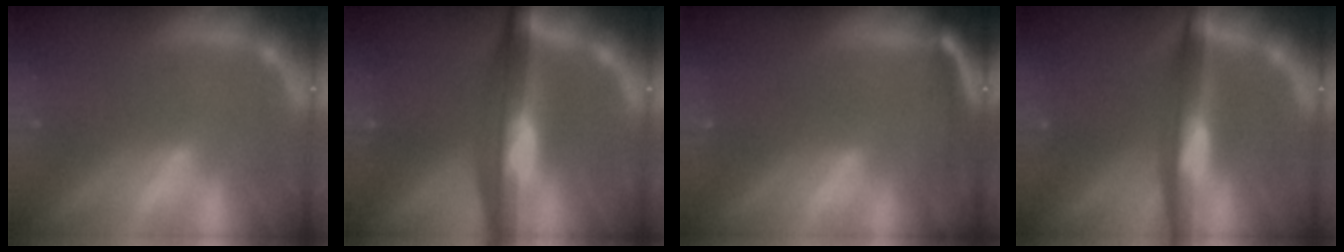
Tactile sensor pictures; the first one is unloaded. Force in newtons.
{"total": 9.0}
{"total": 5.5}
{"total": 6.5}